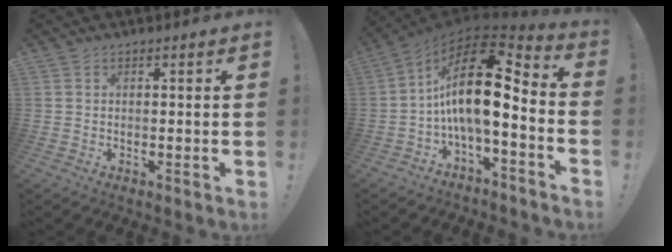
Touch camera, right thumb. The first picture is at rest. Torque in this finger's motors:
{"motor_torque": [2.11, 2.90, 1.95, -0.82, 0.30]}